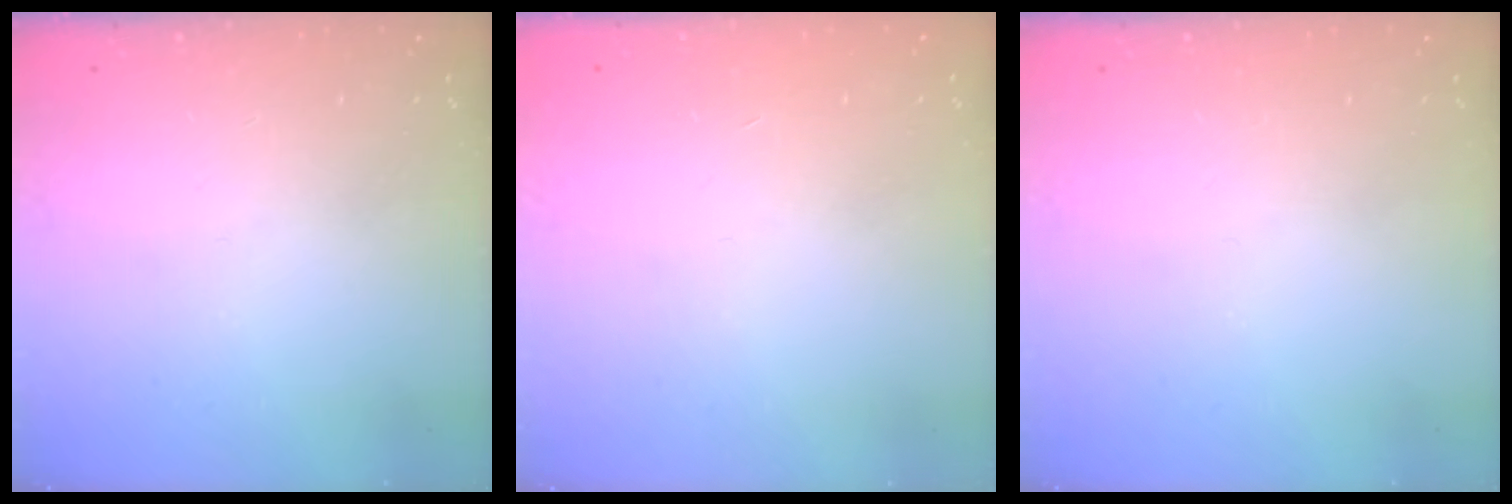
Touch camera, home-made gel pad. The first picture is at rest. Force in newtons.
{"total": 0.9, "press": 0.8, "slide": 0.2}
{"total": 0.0}